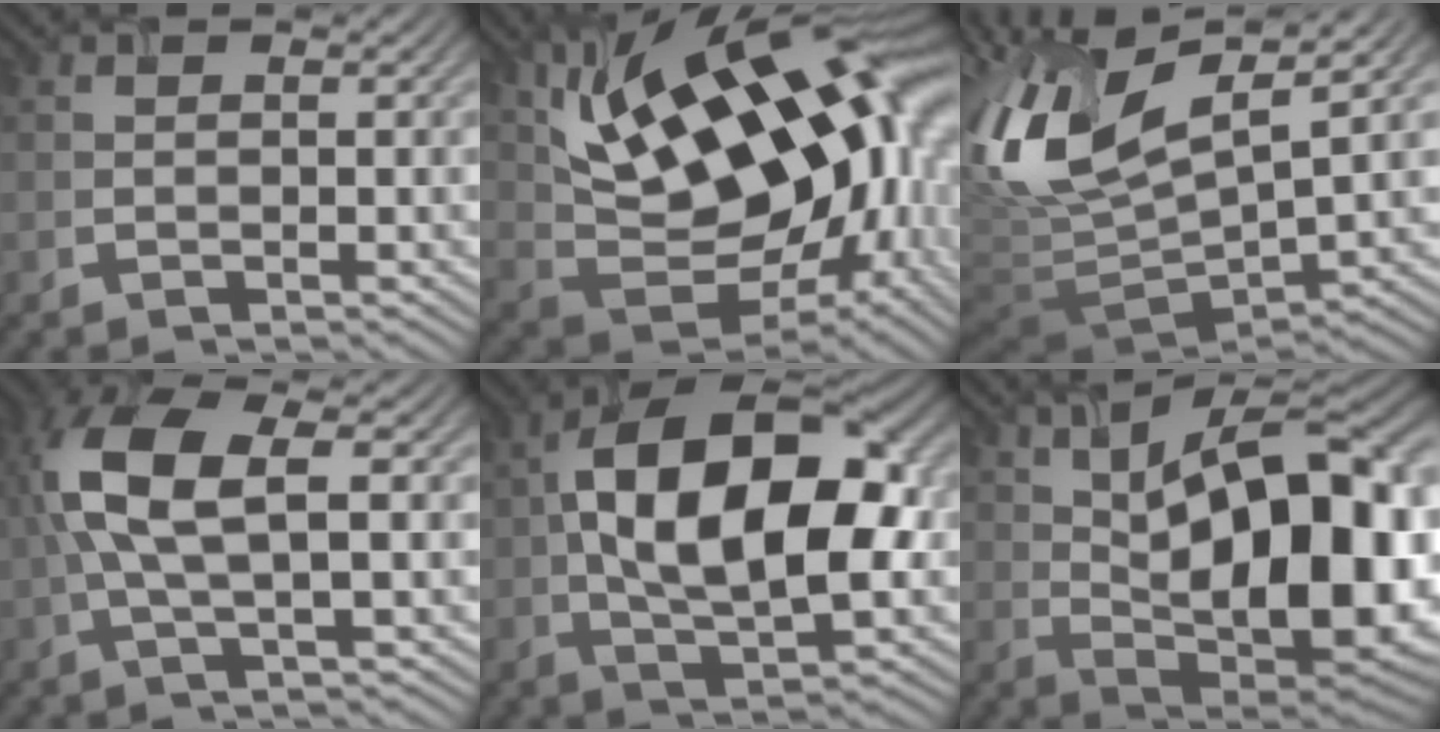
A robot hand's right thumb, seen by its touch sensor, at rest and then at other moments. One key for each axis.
{"total": 19.9, "fx": 6.2, "fy": 10.5, "fz": 15.7, "tx": -0.279, "ty": 0.025, "tz": 0.107}
{"total": 14.1, "fx": 3.0, "fy": 5.4, "fz": 12.6, "tx": -0.272, "ty": 0.009, "tz": 0.054}
{"total": 9.9, "fx": 0.9, "fy": 3.9, "fz": 9.0, "tx": -0.198, "ty": 0.016, "tz": 0.011}
{"total": 17.4, "fx": 1.1, "fy": 9.0, "fz": 14.8, "tx": -0.249, "ty": 0.014, "tz": 0.011}
{"total": 20.5, "fx": 3.4, "fy": 9.7, "fz": 17.7, "tx": -0.260, "ty": 0.025, "tz": 0.053}